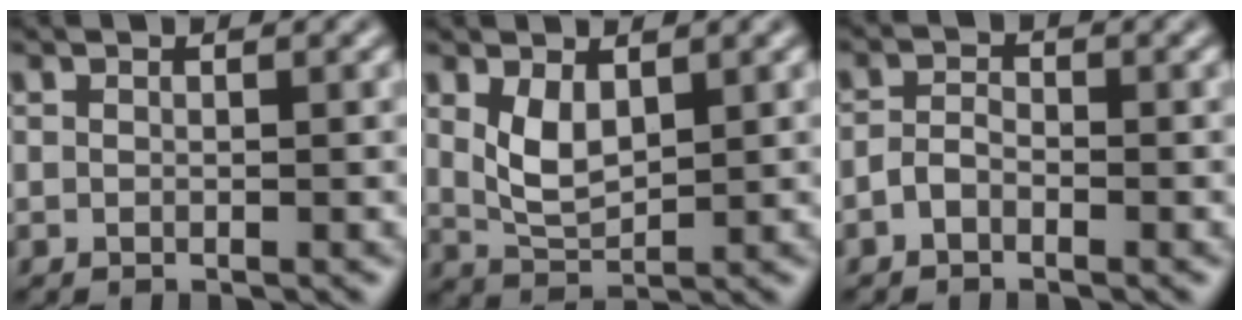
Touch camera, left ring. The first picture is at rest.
{"total": 3.1, "force": [1.2, 1.6, 2.4], "torque": [-0.057, -0.006, 0.032]}
{"total": 1.5, "force": [-0.9, 0.8, 0.9], "torque": [-0.018, 0.005, -0.022]}